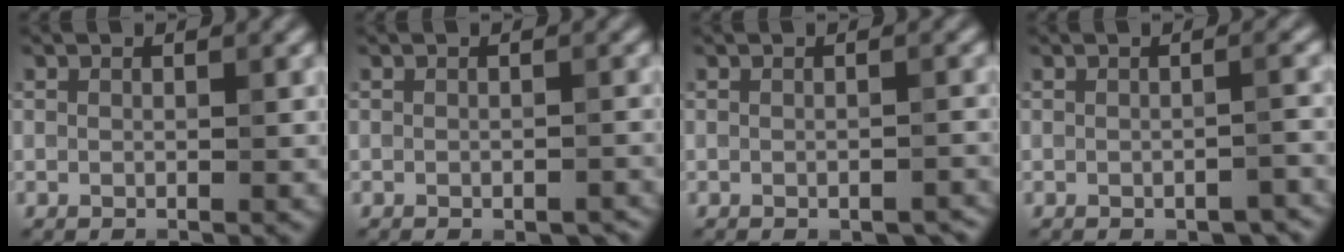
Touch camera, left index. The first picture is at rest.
{"total": 1.5, "force": [-1.2, 0.3, 0.8], "torque": [-0.015, -0.002, -0.013]}
{"total": 1.4, "force": [-1.1, 0.3, 0.8], "torque": [-0.014, -0.003, -0.013]}
{"total": 2.3, "force": [-1.2, 0.7, 1.9], "torque": [-0.026, 0.000, -0.019]}